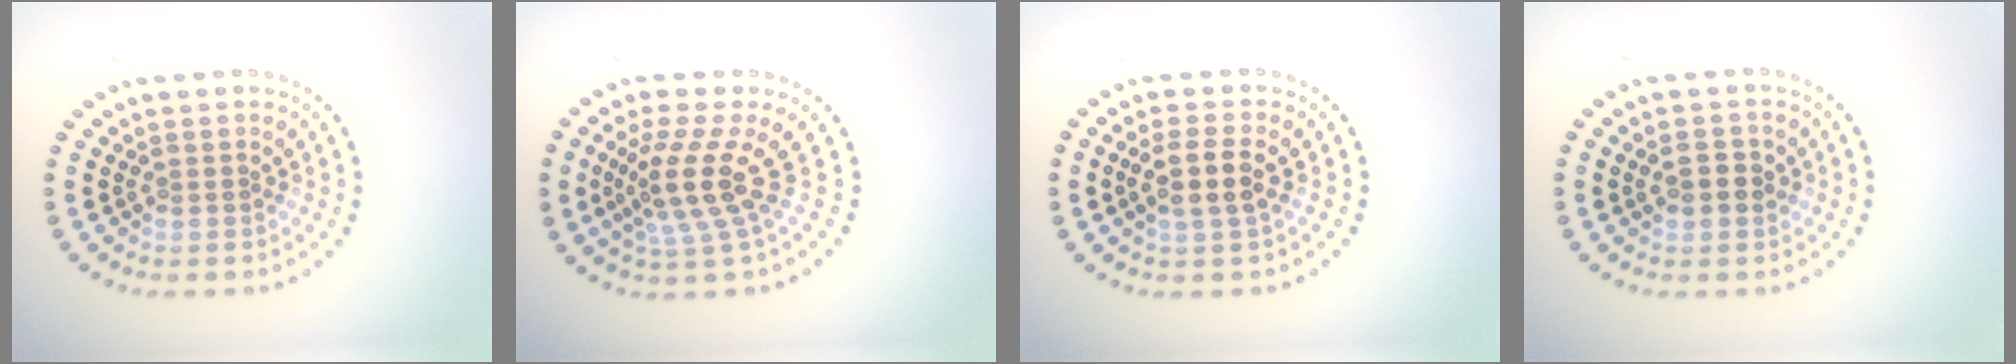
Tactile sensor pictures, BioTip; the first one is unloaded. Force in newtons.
{"total": 4.1, "press": 2.9, "slide": 3.0}
{"total": 2.9, "press": 2.6, "slide": 1.3}
{"total": 2.2, "press": 2.2, "slide": 0.1}